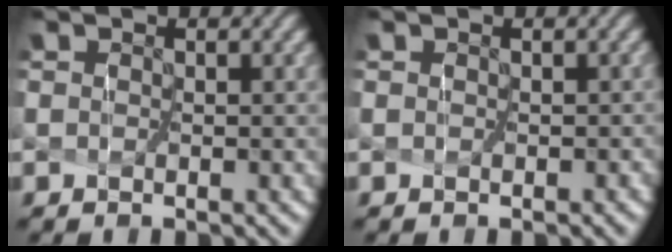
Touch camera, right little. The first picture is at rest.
{"total": 0.7, "force": [-0.2, 0.5, 0.3], "torque": [0.001, 0.001, -0.005]}